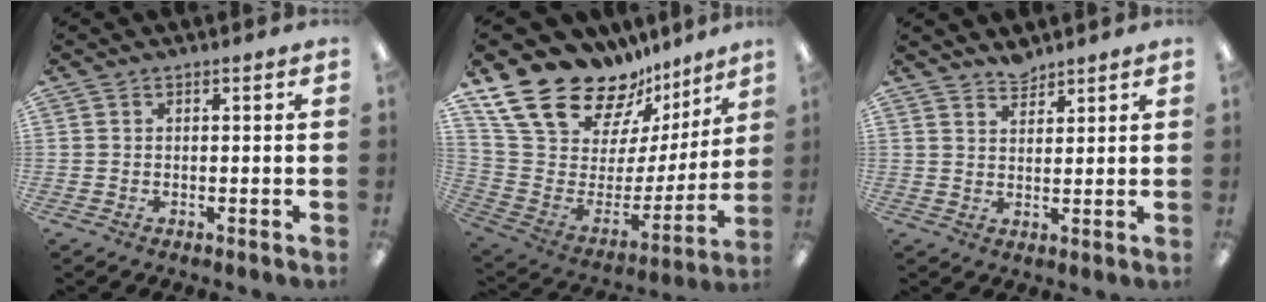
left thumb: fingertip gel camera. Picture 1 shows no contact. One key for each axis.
{"total": 22.5, "fx": 17.1, "fy": 10.6, "fz": 10.0, "tx": -0.173, "ty": -0.130, "tz": 0.315}
{"total": 3.3, "fx": 3.2, "fy": 0.6, "fz": 0.3, "tx": -0.002, "ty": -0.020, "tz": 0.059}